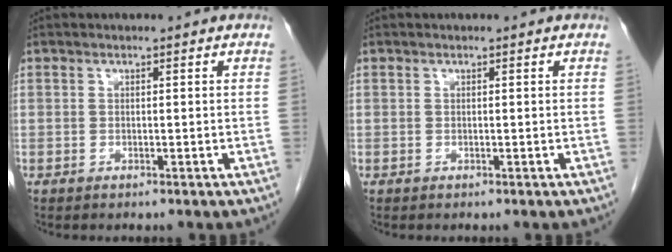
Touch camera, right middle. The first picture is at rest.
{"total": 0.0}